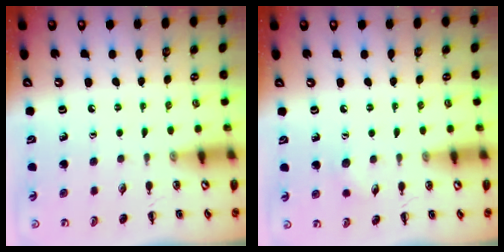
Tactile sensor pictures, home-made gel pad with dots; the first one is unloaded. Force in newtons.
{"total": 4.8, "press": 4.6, "slide": 1.0}